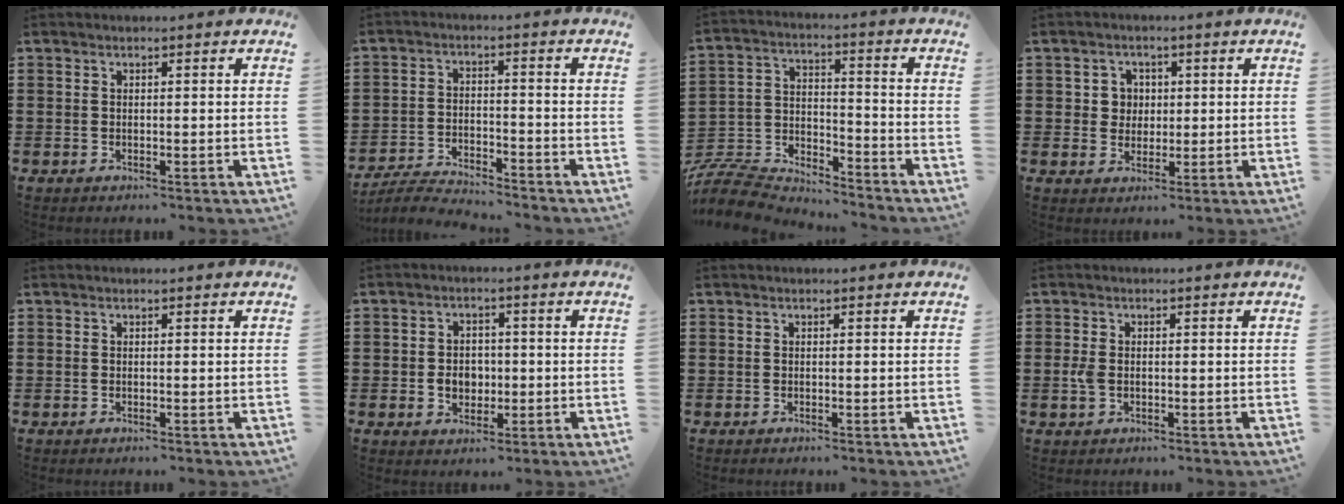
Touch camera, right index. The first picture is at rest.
{"total": 4.7, "force": [-4.6, 0.3, 0.9], "torque": [-0.024, -0.002, -0.095]}
{"total": 8.6, "force": [-8.2, 1.9, 1.5], "torque": [-0.045, 0.008, -0.167]}
{"total": 3.5, "force": [0.6, 3.3, 1.0], "torque": [-0.034, 0.011, 0.007]}
{"total": 0.0}
{"total": 3.8, "force": [-0.4, 3.1, 2.0], "torque": [-0.040, 0.006, -0.013]}
{"total": 0.0}
{"total": 2.4, "force": [-0.3, 1.5, 1.8], "torque": [-0.052, -0.001, -0.012]}